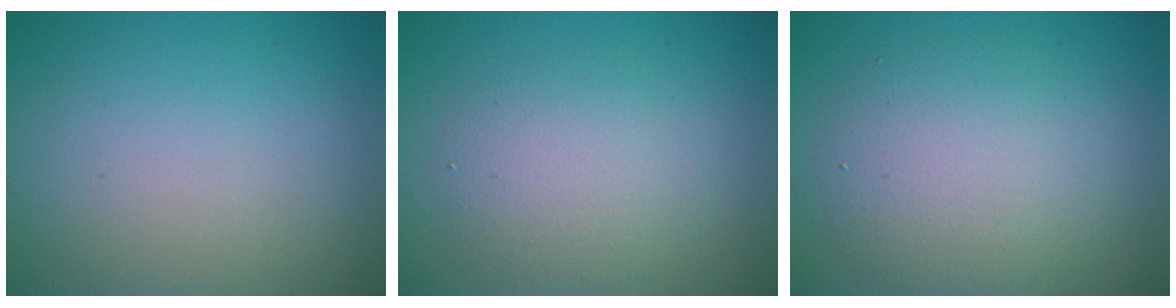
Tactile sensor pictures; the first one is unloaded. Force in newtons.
{"total": 3.6, "press": 3.6, "slide": 0.1}
{"total": 5.6, "press": 5.6, "slide": 0.2}